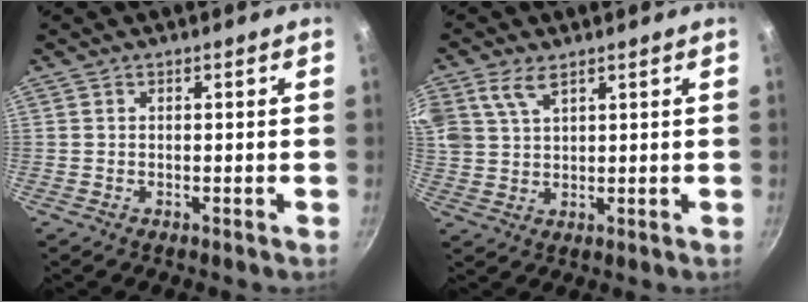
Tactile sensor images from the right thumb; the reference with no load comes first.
{"total": 7.2, "force": [4.1, 3.9, 4.5], "torque": [-0.085, 0.002, 0.084]}